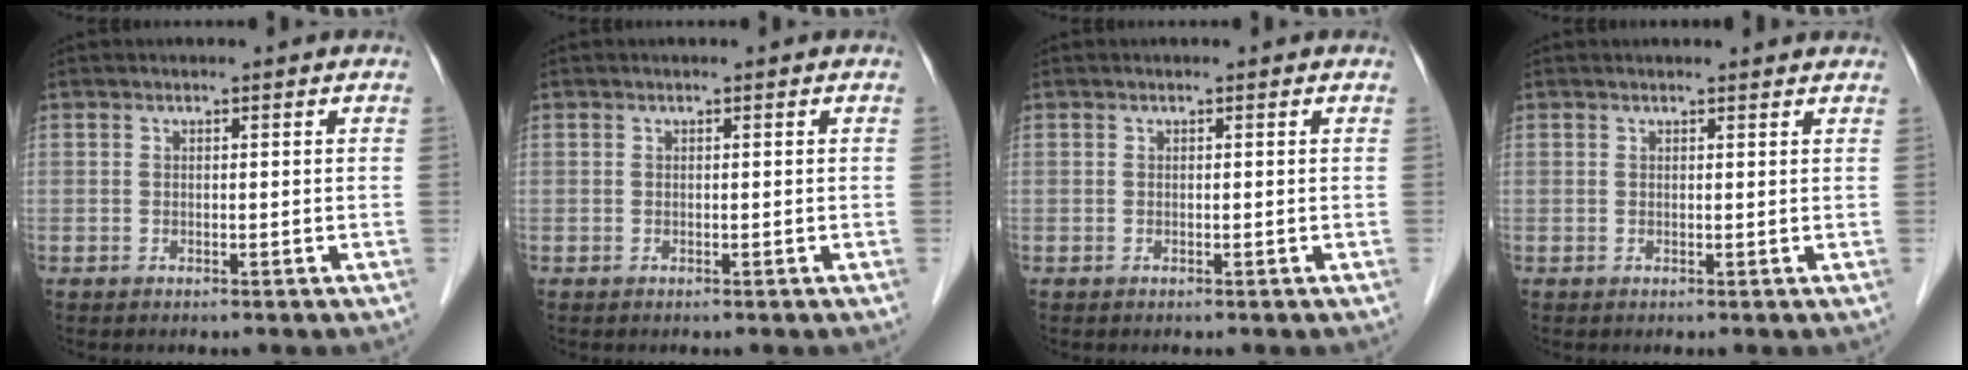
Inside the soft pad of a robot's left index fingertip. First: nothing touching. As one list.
[{"total": 0.0}, {"total": 0.0}, {"total": 3.4, "force": [3.3, 0.3, 0.6], "torque": [-0.013, 0.011, 0.032]}]